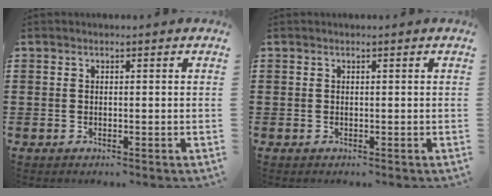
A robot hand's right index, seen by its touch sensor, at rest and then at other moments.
{"total": 0.0}